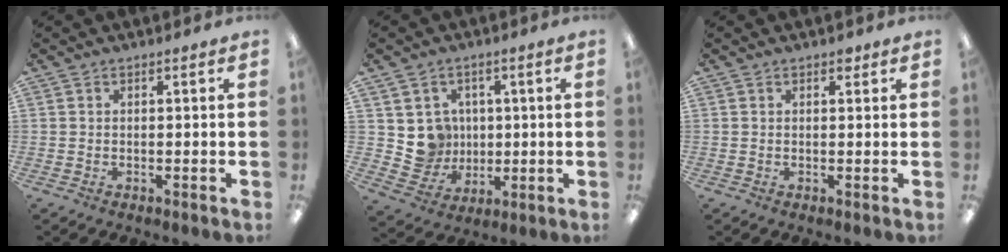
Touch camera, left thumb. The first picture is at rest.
{"total": 7.6, "force": [1.8, 7.4, 0.8], "torque": [-0.013, -0.008, 0.043]}
{"total": 1.4, "force": [0.9, 0.8, 0.7], "torque": [0.000, -0.005, 0.013]}